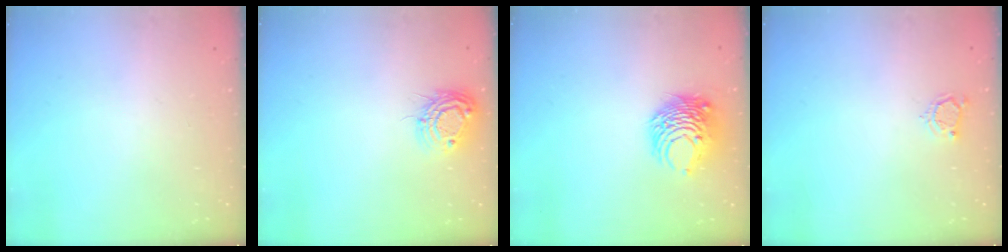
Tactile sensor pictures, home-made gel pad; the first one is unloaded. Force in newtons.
{"total": 9.8, "press": 9.7, "slide": 0.8}
{"total": 9.8, "press": 9.8, "slide": 0.7}
{"total": 3.9, "press": 3.9, "slide": 0.5}